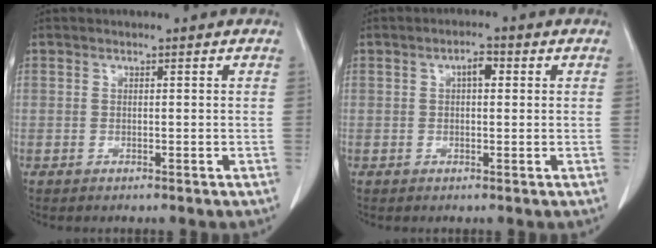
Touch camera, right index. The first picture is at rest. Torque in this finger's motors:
{"motor_torque": [0.27, -0.11, 0.07, 0.05]}